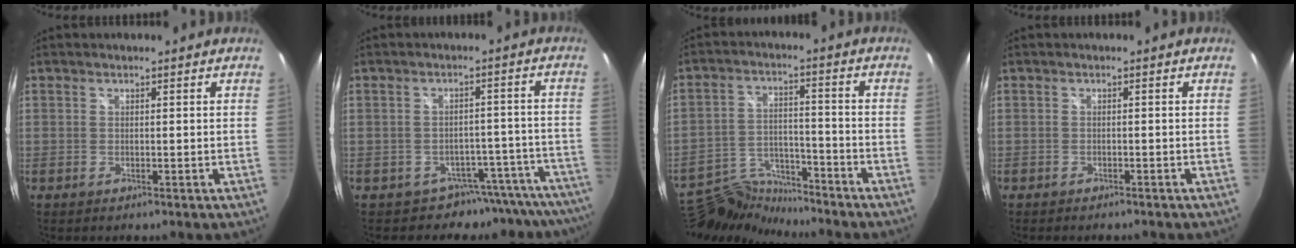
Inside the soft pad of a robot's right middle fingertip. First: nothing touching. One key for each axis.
{"total": 10.4, "fx": -9.5, "fy": 4.1, "fz": 0.5, "tx": 0.015, "ty": 0.041, "tz": -0.115}
{"total": 13.9, "fx": -13.4, "fy": 2.0, "fz": 3.2, "tx": -0.083, "ty": 0.002, "tz": -0.236}
{"total": 2.4, "fx": -2.1, "fy": 0.9, "fz": 0.8, "tx": -0.022, "ty": -0.012, "tz": -0.032}